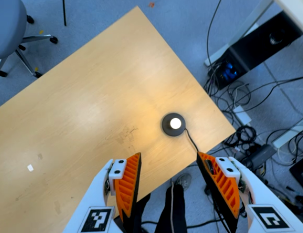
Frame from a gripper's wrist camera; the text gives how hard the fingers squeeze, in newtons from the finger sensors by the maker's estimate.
{"total": 0.0}